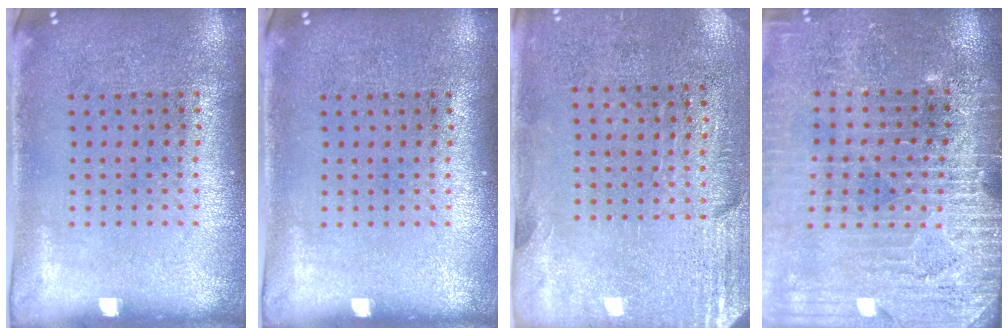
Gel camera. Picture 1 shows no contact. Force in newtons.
{"total": 0.0}
{"total": 2.8, "press": 2.4, "slide": 1.4}
{"total": 3.2, "press": 3.1, "slide": 0.6}